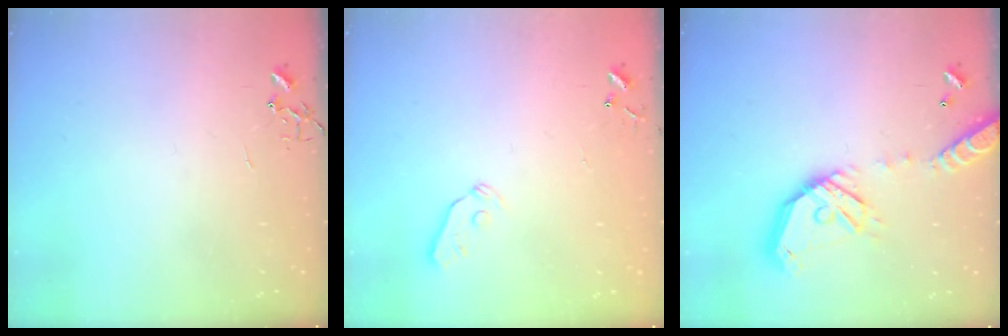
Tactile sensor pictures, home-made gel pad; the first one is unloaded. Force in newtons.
{"total": 5.2, "press": 5.2, "slide": 0.6}
{"total": 19.5, "press": 19.2, "slide": 3.4}